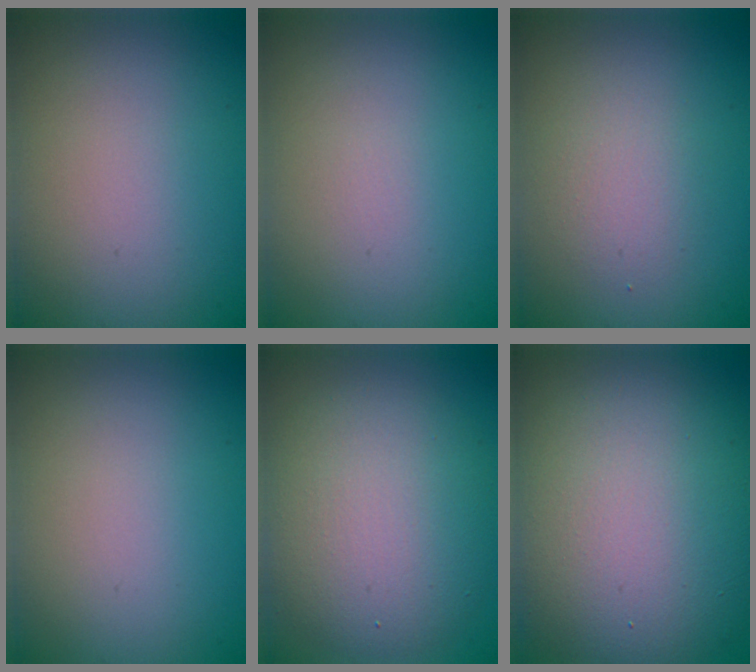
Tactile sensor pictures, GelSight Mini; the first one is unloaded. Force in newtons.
{"total": 0.0}
{"total": 2.0, "press": 2.0, "slide": 0.1}
{"total": 0.0}
{"total": 7.5, "press": 7.5, "slide": 0.3}
{"total": 12.9, "press": 12.9, "slide": 0.9}